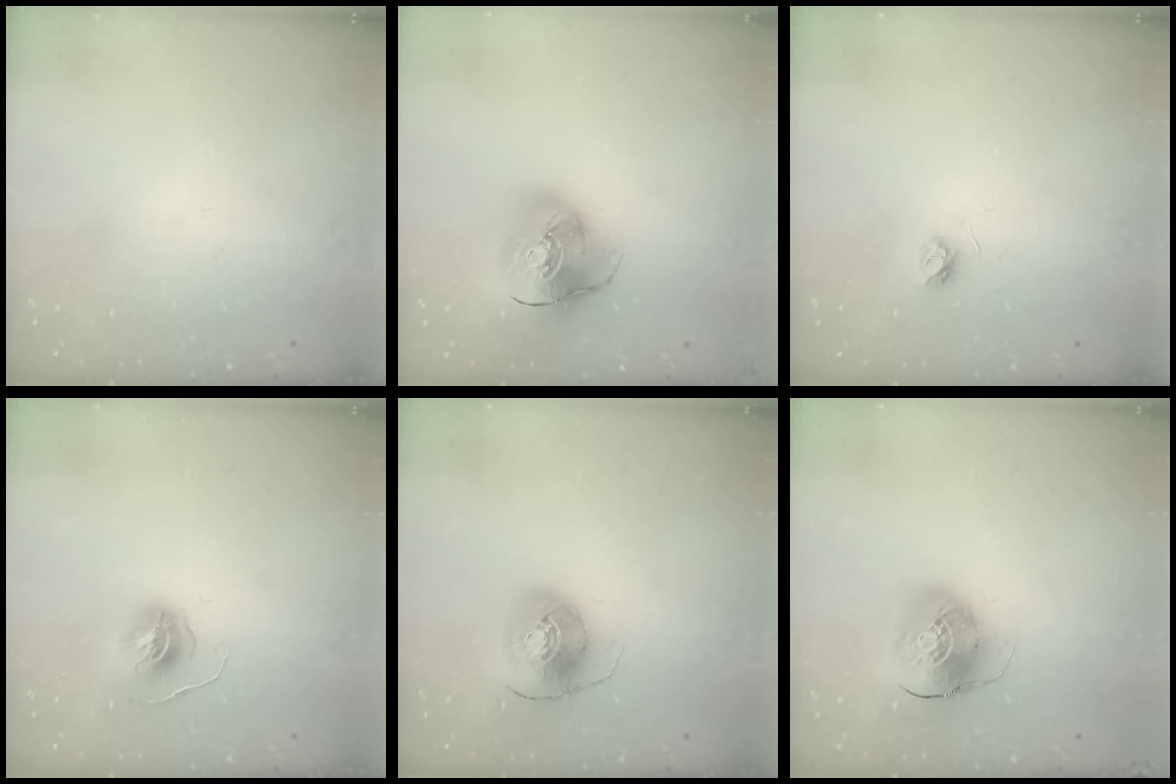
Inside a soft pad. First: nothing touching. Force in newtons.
{"total": 15.3, "press": 15.2, "slide": 2.2}
{"total": 3.7, "press": 3.7, "slide": 0.4}
{"total": 6.0, "press": 6.0, "slide": 0.6}
{"total": 8.6, "press": 8.5, "slide": 1.1}
{"total": 10.5, "press": 10.4, "slide": 1.8}